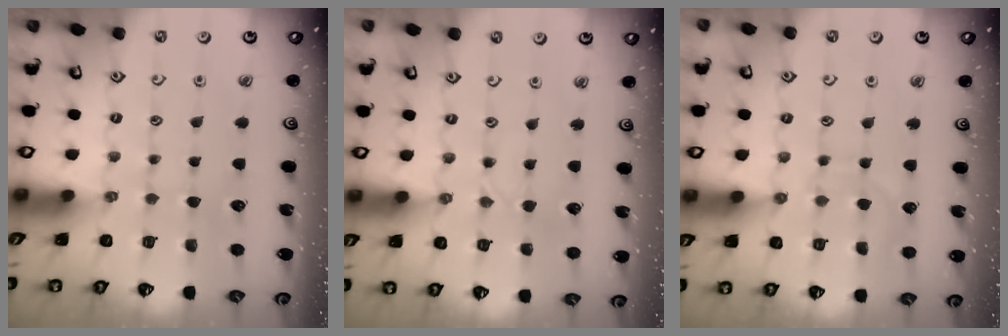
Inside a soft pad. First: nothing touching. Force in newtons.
{"total": 2.0, "press": 2.0, "slide": 0.2}
{"total": 6.7, "press": 6.7, "slide": 0.4}